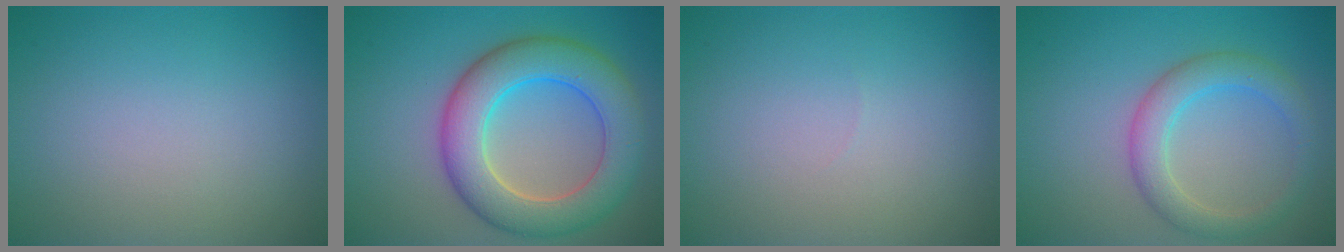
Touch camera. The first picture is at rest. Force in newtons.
{"total": 8.2, "press": 8.2, "slide": 0.3}
{"total": 0.0}
{"total": 3.7, "press": 3.7, "slide": 0.2}